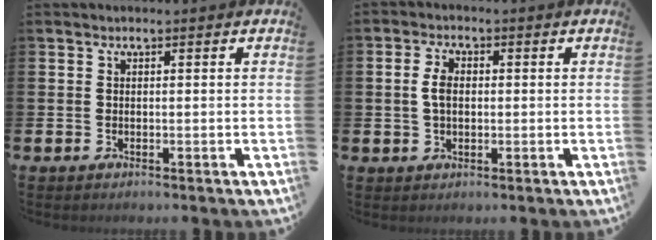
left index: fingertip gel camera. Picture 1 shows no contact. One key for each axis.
{"total": 3.3, "fx": 0.6, "fy": 2.1, "fz": 2.5, "tx": -0.036, "ty": 0.004, "tz": 0.005}